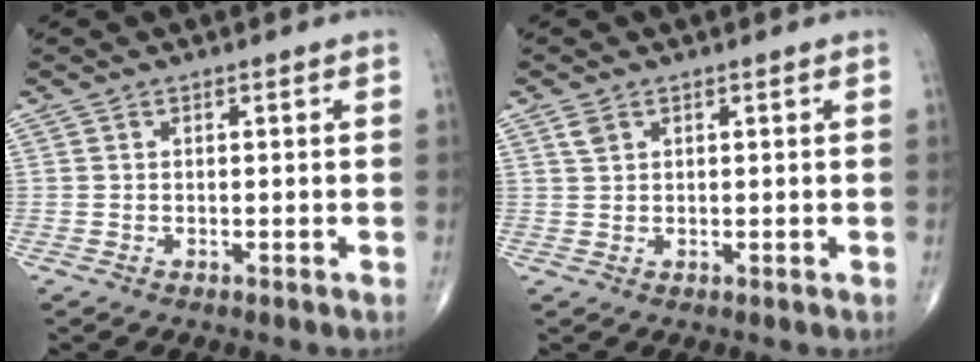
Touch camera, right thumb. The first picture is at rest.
{"total": 1.8, "force": [1.1, 1.1, 0.9], "torque": [-0.014, 0.001, 0.025]}